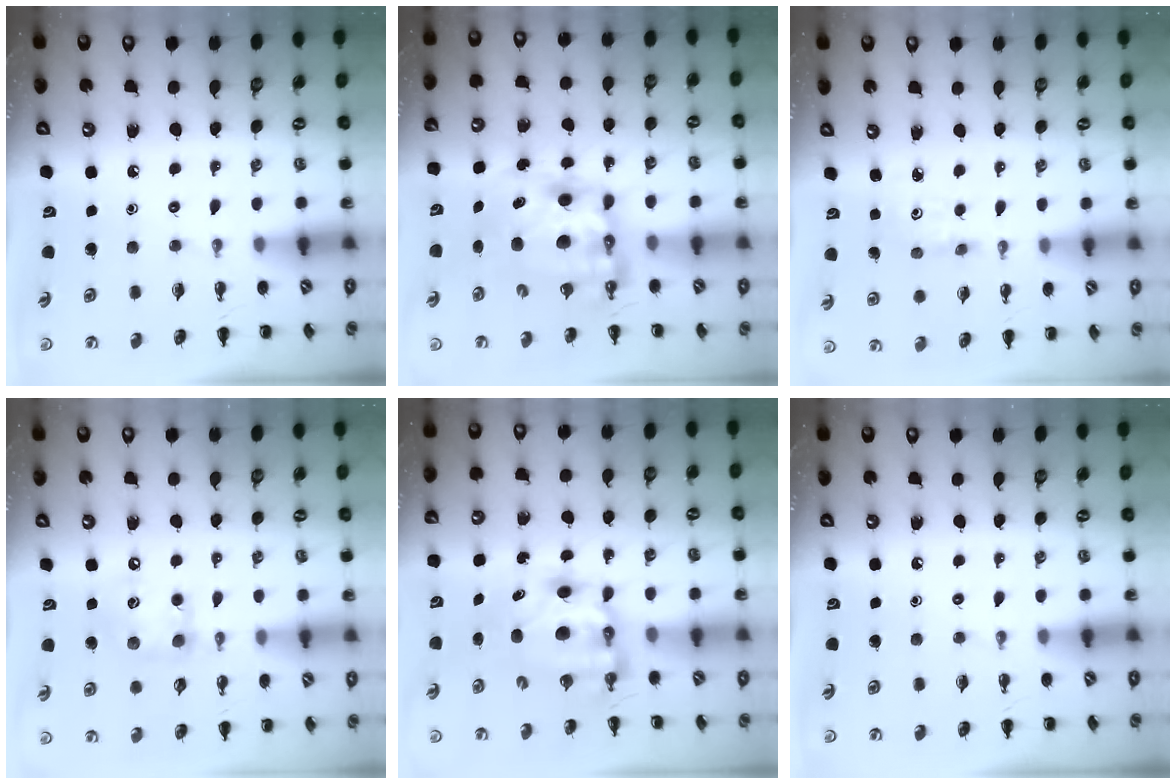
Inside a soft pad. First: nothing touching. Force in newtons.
{"total": 12.1, "press": 11.7, "slide": 3.1}
{"total": 2.4, "press": 2.3, "slide": 0.7}
{"total": 10.9, "press": 10.8, "slide": 1.5}
{"total": 7.3, "press": 7.0, "slide": 2.1}
{"total": 0.0}